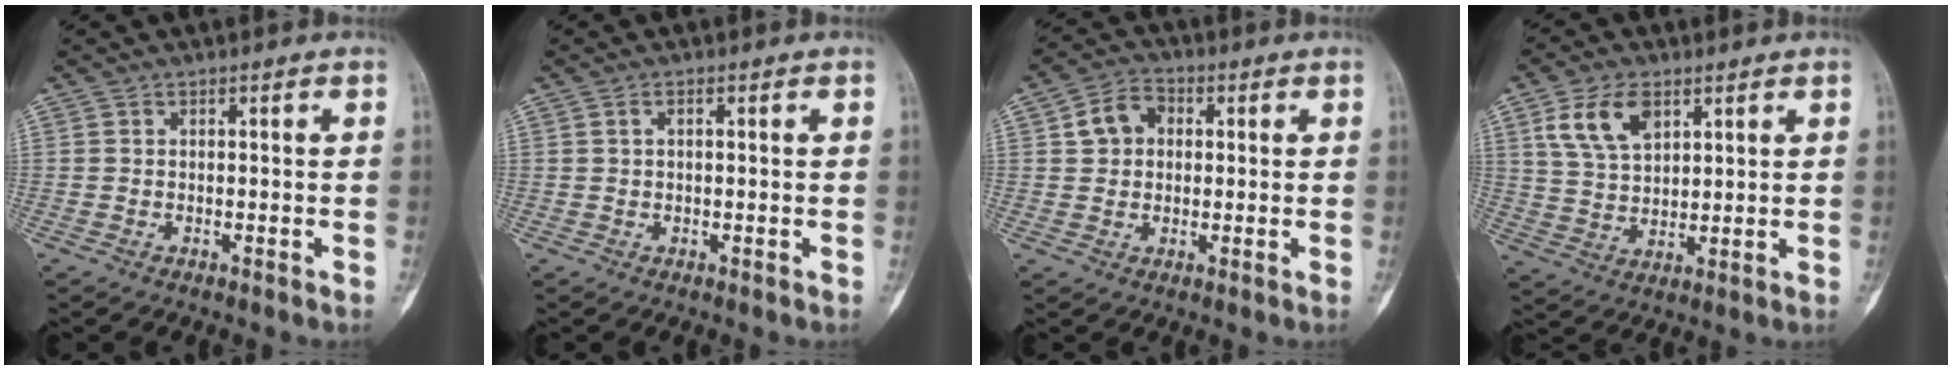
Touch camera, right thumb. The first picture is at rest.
{"total": 0.9, "force": [0.3, 0.4, 0.8], "torque": [-0.017, 0.004, 0.004]}
{"total": 6.3, "force": [1.2, 5.1, 3.5], "torque": [-0.045, 0.011, 0.013]}
{"total": 9.4, "force": [4.4, 5.6, 6.2], "torque": [-0.104, -0.013, 0.089]}